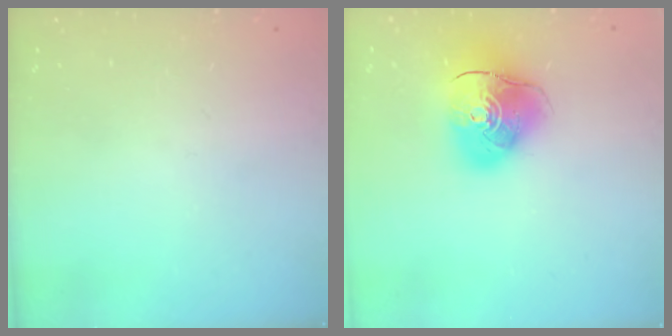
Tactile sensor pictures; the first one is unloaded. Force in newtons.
{"total": 12.7, "press": 12.6, "slide": 2.0}